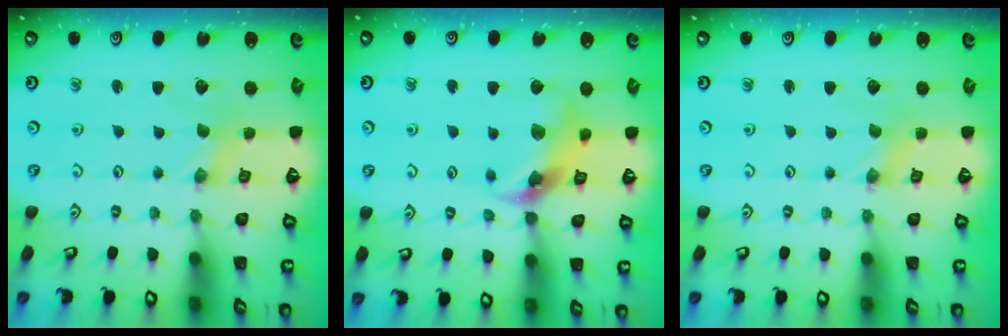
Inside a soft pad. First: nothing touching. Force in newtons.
{"total": 12.3, "press": 12.2, "slide": 1.7}
{"total": 0.0}